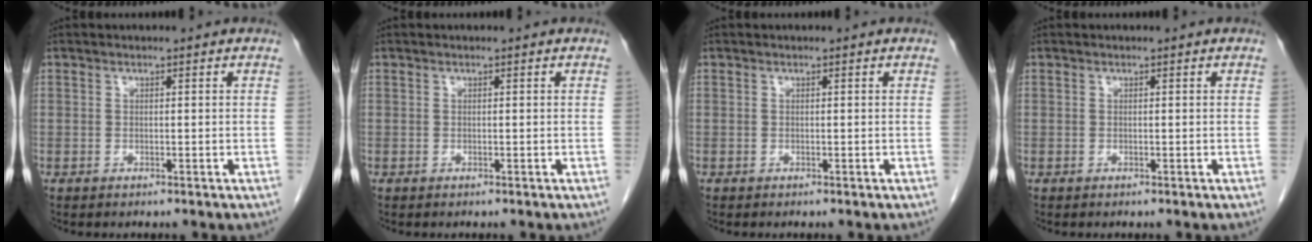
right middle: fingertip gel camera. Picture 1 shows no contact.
{"total": 0.0}
{"total": 0.0}
{"total": 0.0}